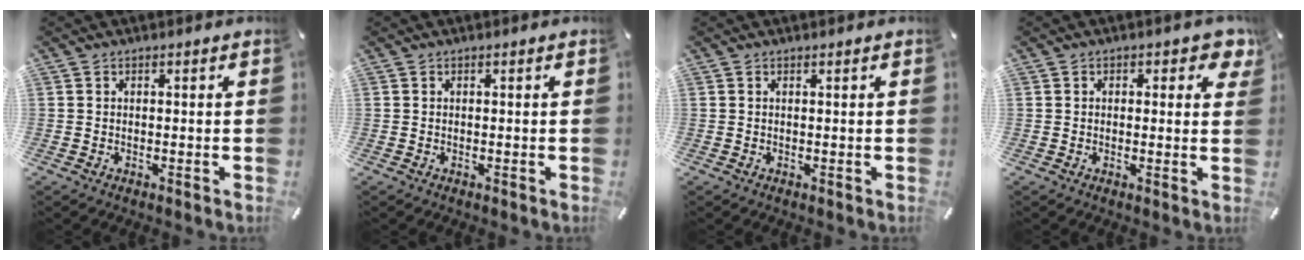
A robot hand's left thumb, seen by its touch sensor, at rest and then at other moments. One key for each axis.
{"total": 0.0}
{"total": 0.0}
{"total": 3.0, "fx": 1.4, "fy": 1.9, "fz": 1.9, "tx": -0.021, "ty": 0.000, "tz": 0.018}